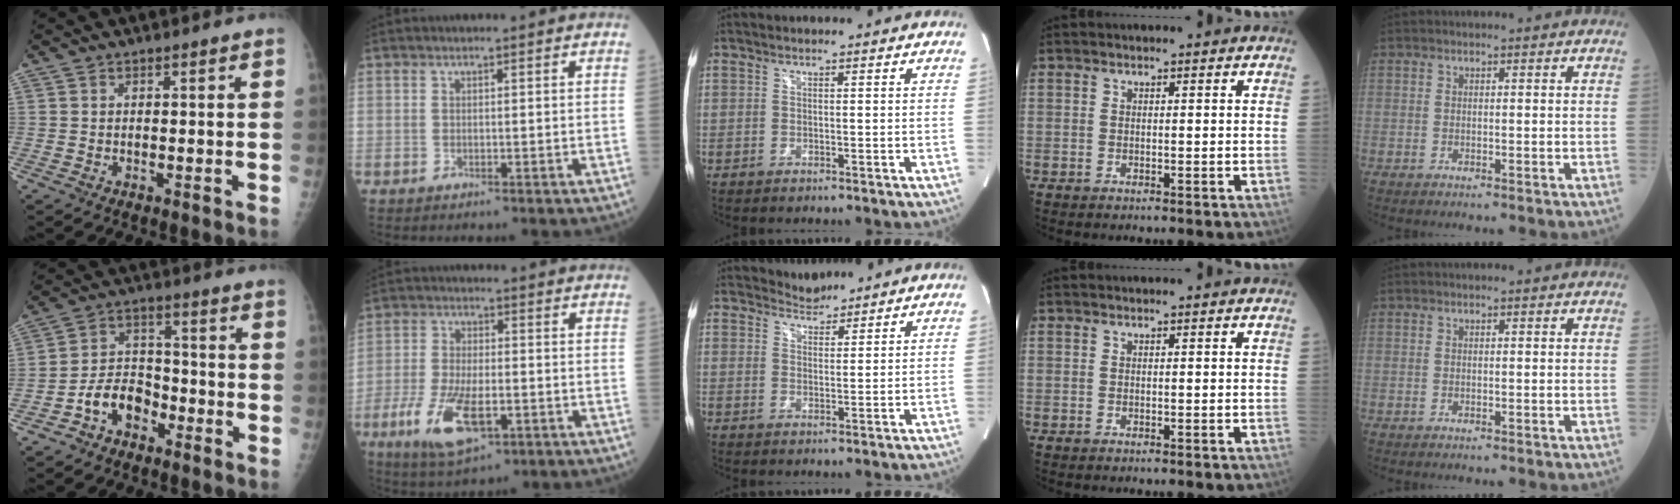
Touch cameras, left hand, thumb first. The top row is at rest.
{"thumb": {"total": 8.3, "force": [-4.4, 5.6, 4.3], "torque": [-0.058, 0.041, -0.083]}, "index": {"total": 10.3, "force": [-4.0, 4.1, 8.6], "torque": [-0.179, -0.012, -0.067]}, "middle": {"total": 2.7, "force": [2.6, 0.5, -0.5], "torque": [0.005, 0.004, 0.049]}}